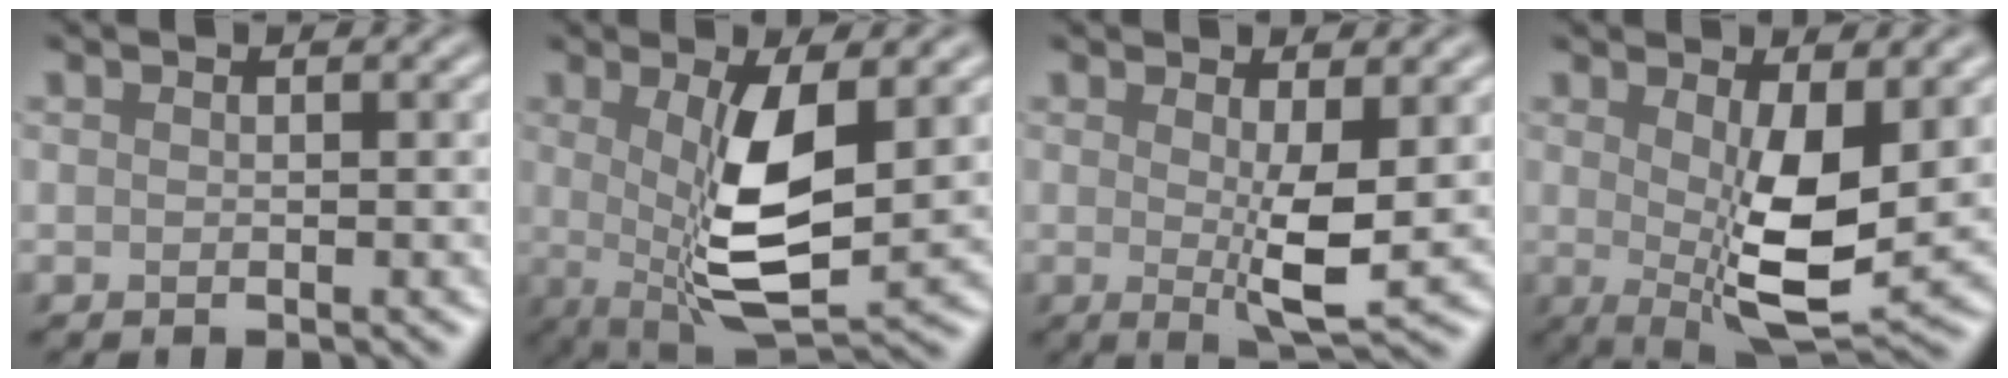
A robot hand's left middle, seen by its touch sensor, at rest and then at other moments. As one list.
[{"total": 7.6, "force": [0.5, 2.3, 7.3], "torque": [-0.136, -0.016, 0.013]}, {"total": 4.1, "force": [0.2, 0.7, 4.0], "torque": [-0.074, -0.016, 0.006]}, {"total": 7.3, "force": [0.2, 2.1, 7.0], "torque": [-0.122, -0.015, 0.010]}]